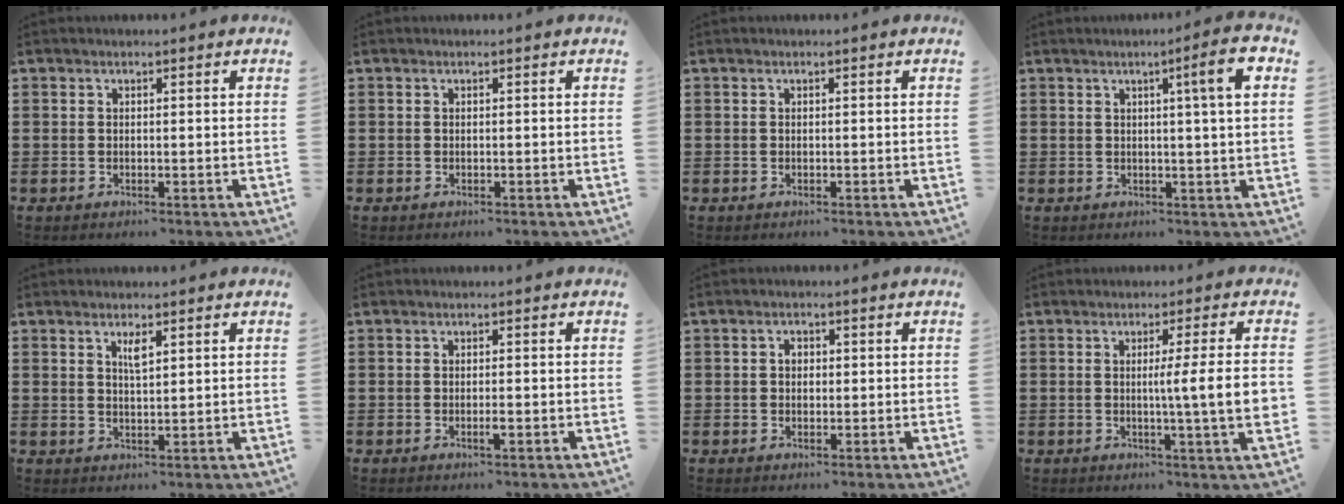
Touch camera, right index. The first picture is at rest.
{"total": 0.0}
{"total": 0.0}
{"total": 6.7, "force": [2.0, -0.1, 6.4], "torque": [-0.106, -0.007, 0.025]}
{"total": 2.3, "force": [1.2, 0.6, 1.8], "torque": [-0.031, -0.001, 0.018]}
{"total": 1.4, "force": [-0.6, 0.1, 1.2], "torque": [-0.031, -0.008, -0.011]}
{"total": 1.4, "force": [0.0, 1.0, 0.9], "torque": [-0.019, 0.007, -0.001]}
{"total": 7.6, "force": [0.1, -0.4, 7.6], "torque": [-0.125, -0.011, -0.006]}